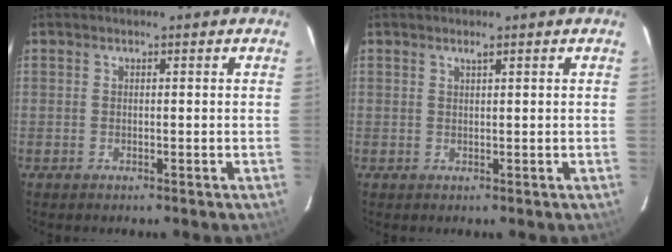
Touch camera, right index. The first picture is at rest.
{"total": 0.8, "force": [0.6, 0.0, 0.5], "torque": [-0.007, 0.001, 0.010]}